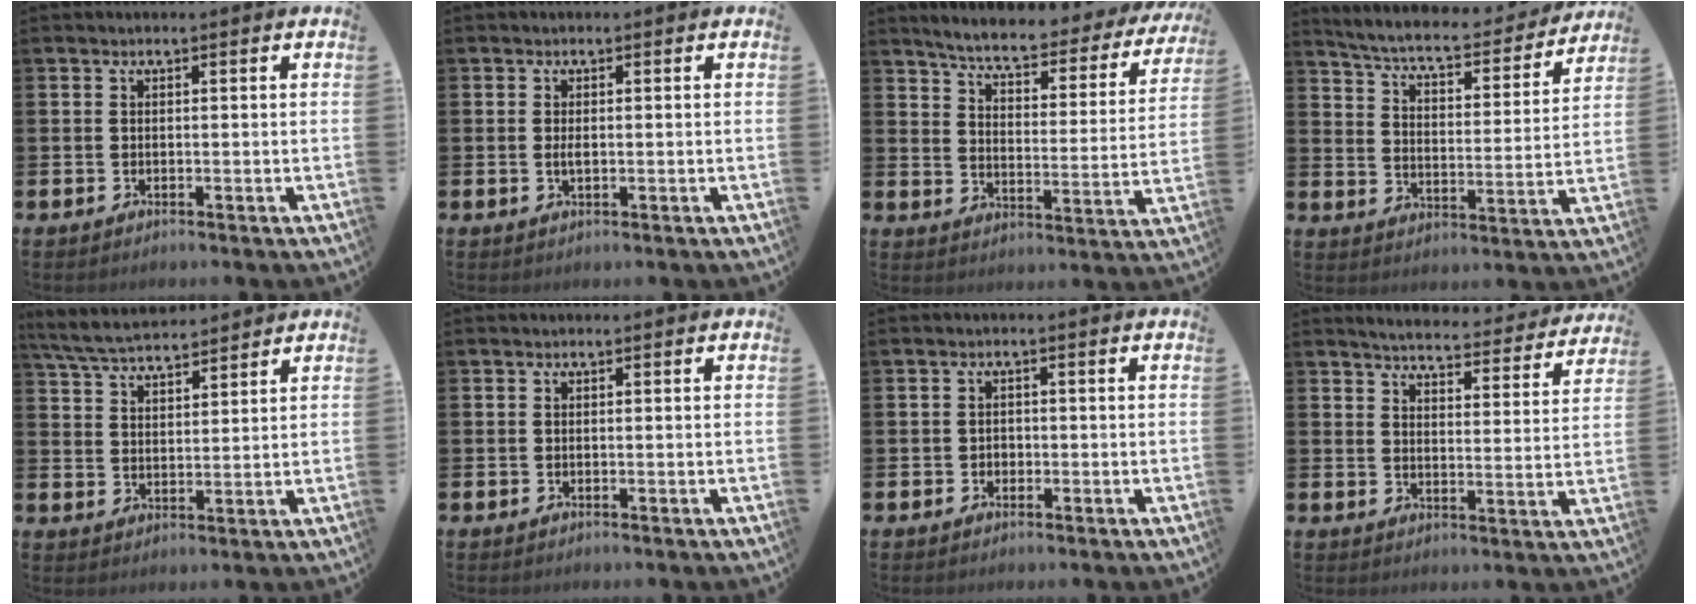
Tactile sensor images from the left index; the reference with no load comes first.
{"total": 1.3, "force": [0.0, 0.5, 1.1], "torque": [-0.021, 0.002, -0.001]}
{"total": 5.7, "force": [5.2, 0.7, 2.2], "torque": [-0.072, -0.039, 0.082]}
{"total": 6.2, "force": [5.8, 0.7, 2.0], "torque": [-0.071, -0.046, 0.094]}
{"total": 5.7, "force": [5.5, 0.8, 1.2], "torque": [-0.045, -0.026, 0.100]}
{"total": 0.0}
{"total": 1.2, "force": [-0.4, 1.1, 0.3], "torque": [-0.007, 0.005, -0.010]}
{"total": 4.8, "force": [4.7, 0.3, 0.8], "torque": [-0.033, -0.036, 0.078]}